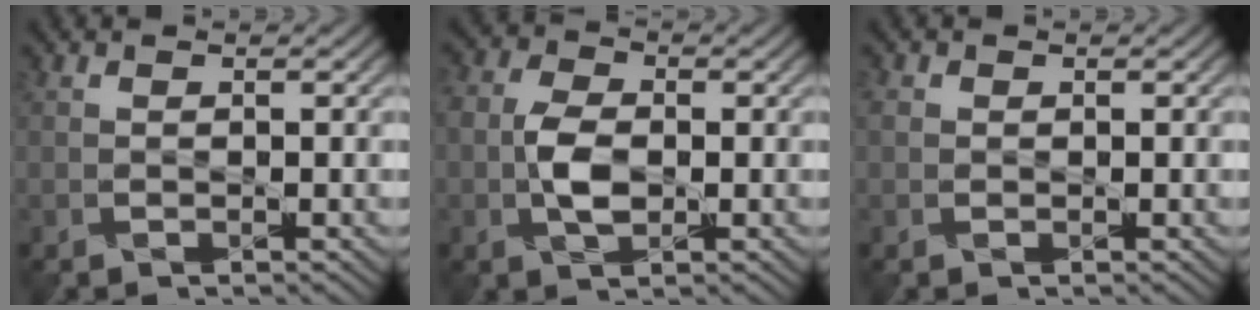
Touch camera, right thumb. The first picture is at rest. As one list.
[{"total": 4.7, "force": [-0.7, 2.8, 3.7], "torque": [-0.084, 0.003, -0.021]}, {"total": 1.1, "force": [0.1, 1.0, 0.3], "torque": [-0.007, 0.001, 0.001]}]